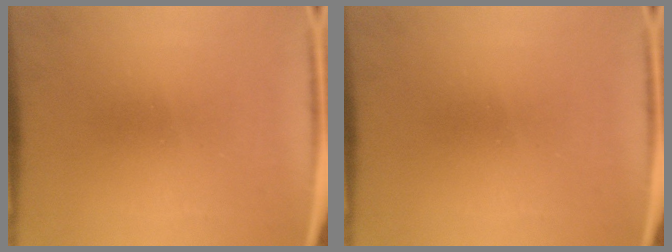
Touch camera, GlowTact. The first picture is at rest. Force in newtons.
{"total": 0.0}